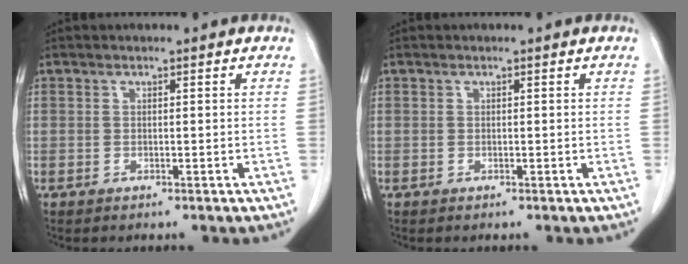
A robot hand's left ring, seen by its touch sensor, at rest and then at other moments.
{"total": 0.0}